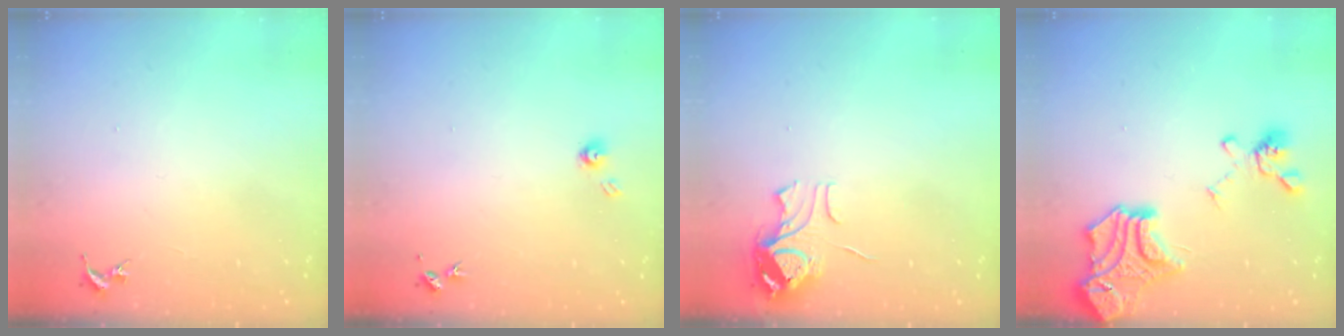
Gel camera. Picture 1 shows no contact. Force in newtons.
{"total": 3.9, "press": 3.8, "slide": 0.4}
{"total": 7.7, "press": 7.7, "slide": 0.7}
{"total": 20.9, "press": 20.7, "slide": 2.1}